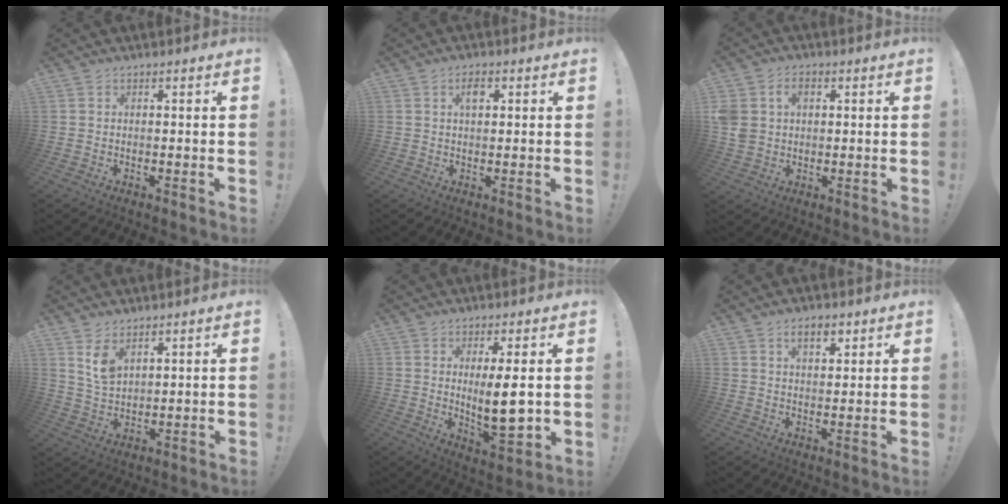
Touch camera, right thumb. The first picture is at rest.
{"total": 3.2, "force": [1.3, 1.6, 2.4], "torque": [-0.030, 0.000, 0.015]}
{"total": 6.5, "force": [1.7, 5.1, 3.7], "torque": [-0.076, 0.001, 0.030]}
{"total": 6.5, "force": [4.1, 3.4, 3.7], "torque": [-0.062, -0.022, 0.074]}
{"total": 11.0, "force": [1.2, 2.8, 10.6], "torque": [-0.159, -0.025, 0.017]}
{"total": 5.0, "force": [2.9, 2.5, 3.3], "torque": [-0.046, -0.008, 0.047]}